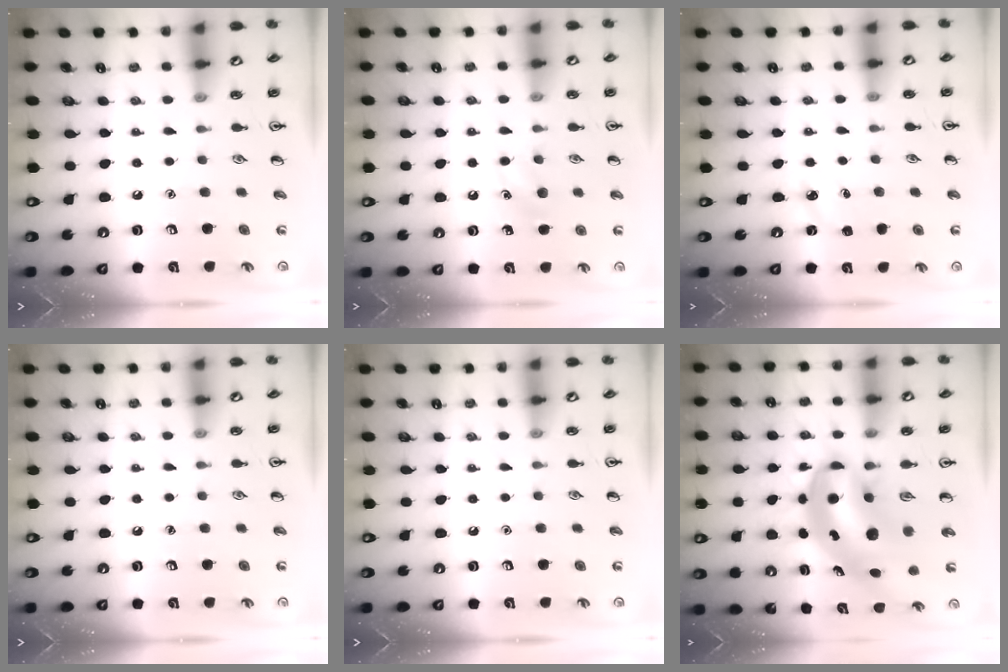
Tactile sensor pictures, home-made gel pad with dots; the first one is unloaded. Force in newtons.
{"total": 5.8, "press": 5.7, "slide": 1.4}
{"total": 3.9, "press": 3.7, "slide": 1.1}
{"total": 0.0}
{"total": 0.0}
{"total": 8.1, "press": 7.7, "slide": 2.3}